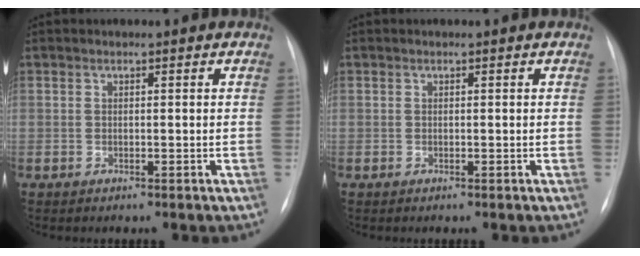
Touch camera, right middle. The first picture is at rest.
{"total": 0.0}